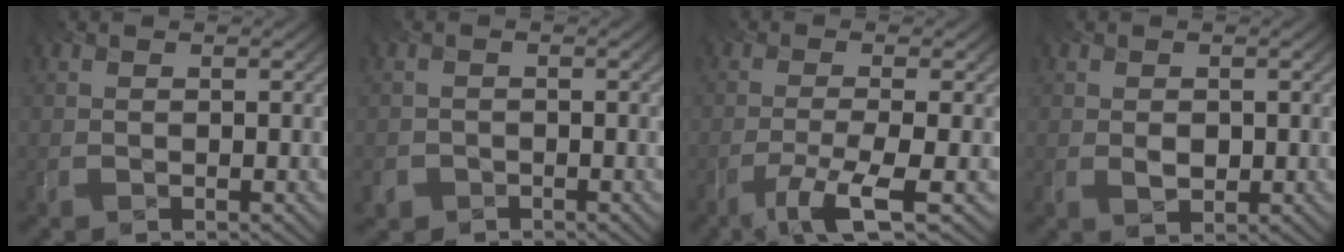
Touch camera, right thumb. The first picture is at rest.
{"total": 1.6, "force": [-1.2, 1.1, -0.3], "torque": [-0.005, -0.006, -0.021]}
{"total": 5.4, "force": [-3.4, 0.4, 4.2], "torque": [-0.066, 0.004, -0.072]}
{"total": 1.5, "force": [-0.3, 1.1, 1.0], "torque": [-0.026, -0.001, -0.002]}